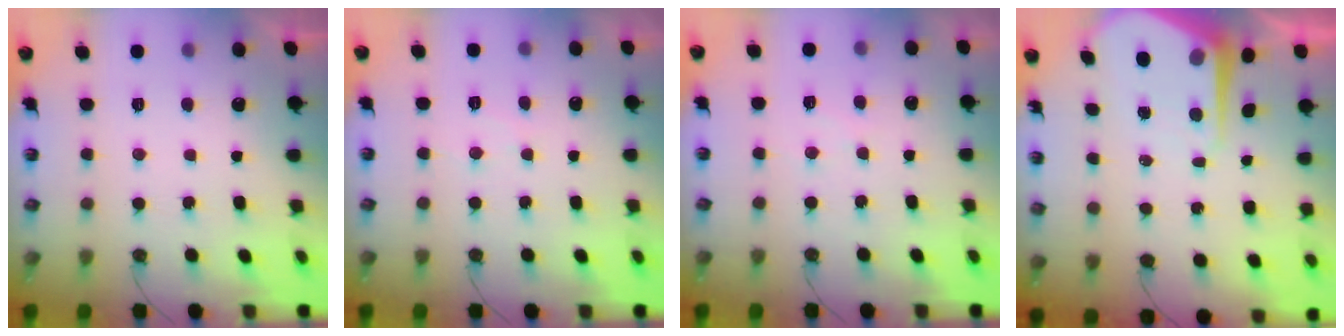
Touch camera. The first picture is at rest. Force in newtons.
{"total": 5.3, "press": 5.2, "slide": 0.7}
{"total": 4.6, "press": 4.6, "slide": 0.4}
{"total": 6.7, "press": 6.7, "slide": 0.6}